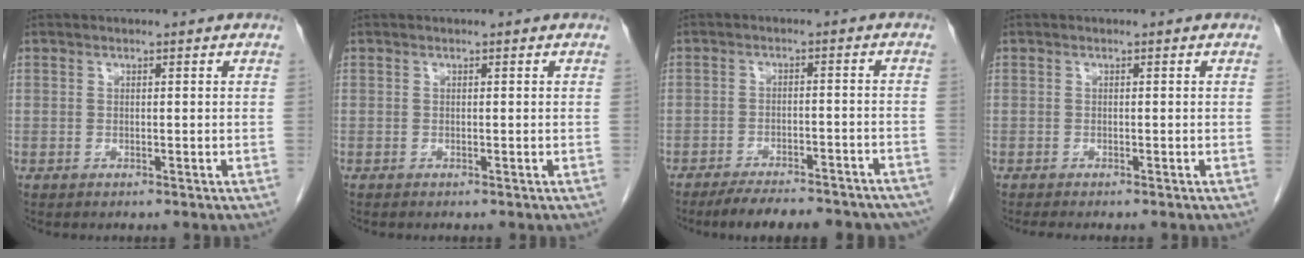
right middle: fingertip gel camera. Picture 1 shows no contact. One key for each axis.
{"total": 0.0}
{"total": 16.7, "fx": -14.9, "fy": 4.0, "fz": 6.5, "tx": -0.078, "ty": 0.005, "tz": -0.184}
{"total": 1.8, "fx": -1.6, "fy": 0.2, "fz": 0.9, "tx": -0.013, "ty": -0.004, "tz": -0.019}